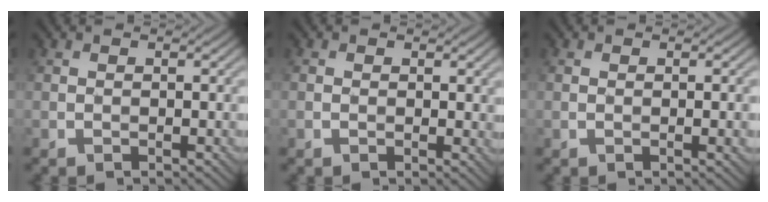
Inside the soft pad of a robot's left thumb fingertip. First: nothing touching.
{"total": 2.3, "force": [0.2, 1.5, 1.7], "torque": [-0.031, -0.003, 0.006]}
{"total": 1.3, "force": [-0.1, 0.1, 1.3], "torque": [-0.030, 0.000, 0.000]}